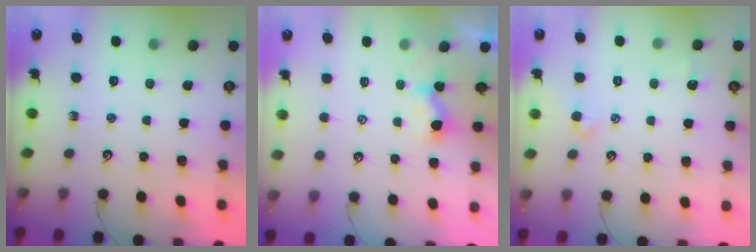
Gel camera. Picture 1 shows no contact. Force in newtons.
{"total": 2.3, "press": 2.3, "slide": 0.3}
{"total": 1.4, "press": 1.3, "slide": 0.5}